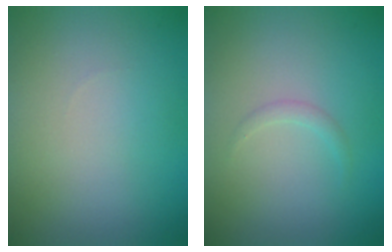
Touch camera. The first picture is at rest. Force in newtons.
{"total": 0.8, "press": 0.8, "slide": 0.1}